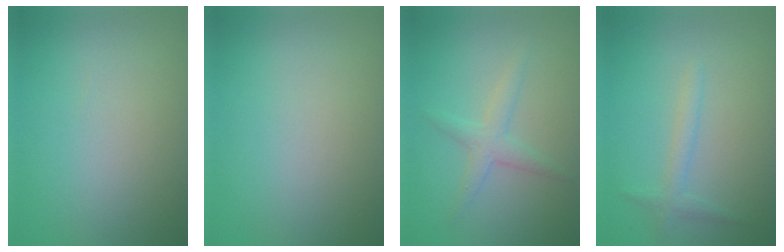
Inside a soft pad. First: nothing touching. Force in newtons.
{"total": 0.0}
{"total": 2.1, "press": 2.1, "slide": 0.1}
{"total": 1.6, "press": 1.6, "slide": 0.1}